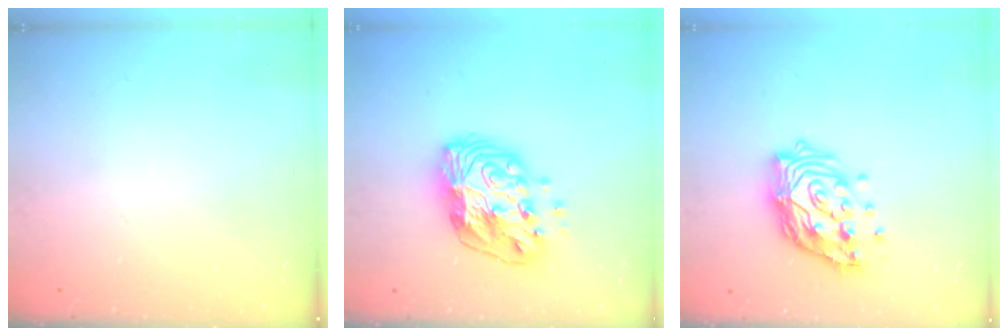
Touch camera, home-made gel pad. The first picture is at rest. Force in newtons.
{"total": 14.1, "press": 14.1, "slide": 1.2}
{"total": 17.0, "press": 16.9, "slide": 1.5}